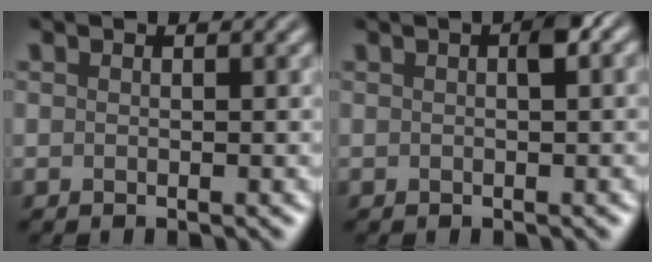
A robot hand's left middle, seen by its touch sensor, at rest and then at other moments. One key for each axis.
{"total": 1.7, "fx": 0.3, "fy": 0.5, "fz": 1.6, "tx": -0.020, "ty": 0.008, "tz": 0.005}